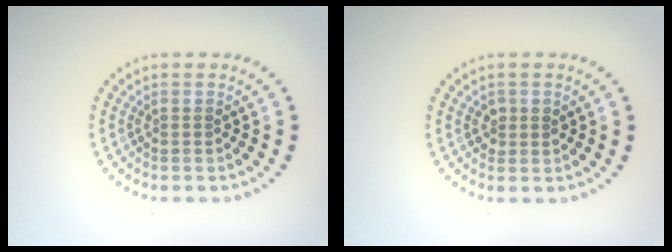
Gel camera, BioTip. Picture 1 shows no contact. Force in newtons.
{"total": 1.3, "press": 1.3, "slide": 0.1}